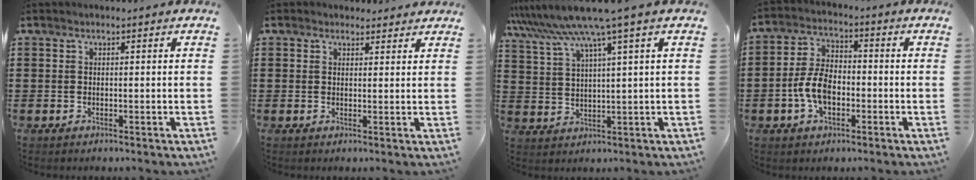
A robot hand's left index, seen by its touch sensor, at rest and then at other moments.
{"total": 2.1, "force": [1.8, 1.0, 0.2], "torque": [0.000, 0.001, 0.034]}
{"total": 7.6, "force": [5.5, -0.7, 5.1], "torque": [-0.117, -0.032, 0.094]}
{"total": 7.0, "force": [-2.0, 3.9, 5.5], "torque": [-0.128, 0.002, -0.043]}